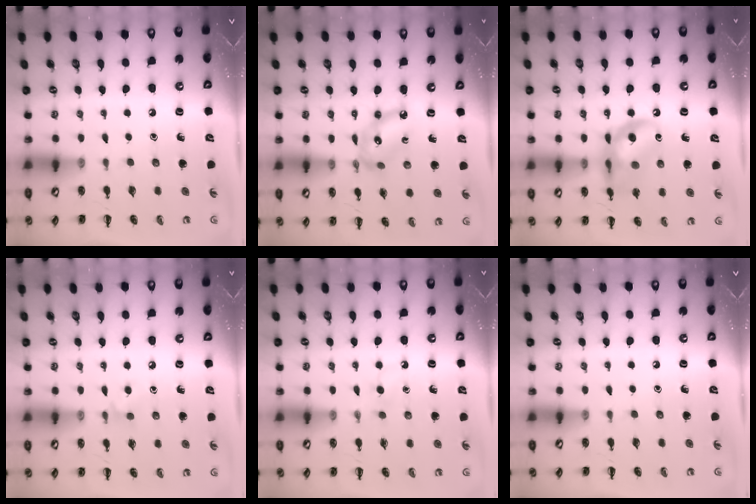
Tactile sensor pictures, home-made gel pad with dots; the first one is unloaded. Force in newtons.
{"total": 9.9, "press": 9.6, "slide": 2.3}
{"total": 14.3, "press": 14.0, "slide": 3.1}
{"total": 4.0, "press": 3.7, "slide": 1.5}
{"total": 2.7, "press": 2.5, "slide": 1.0}
{"total": 0.0}